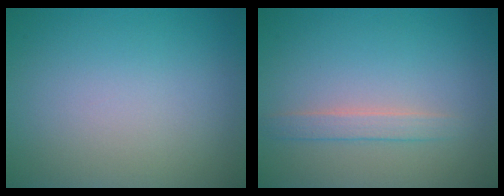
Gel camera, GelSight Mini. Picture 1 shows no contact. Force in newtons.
{"total": 1.7, "press": 1.7, "slide": 0.0}